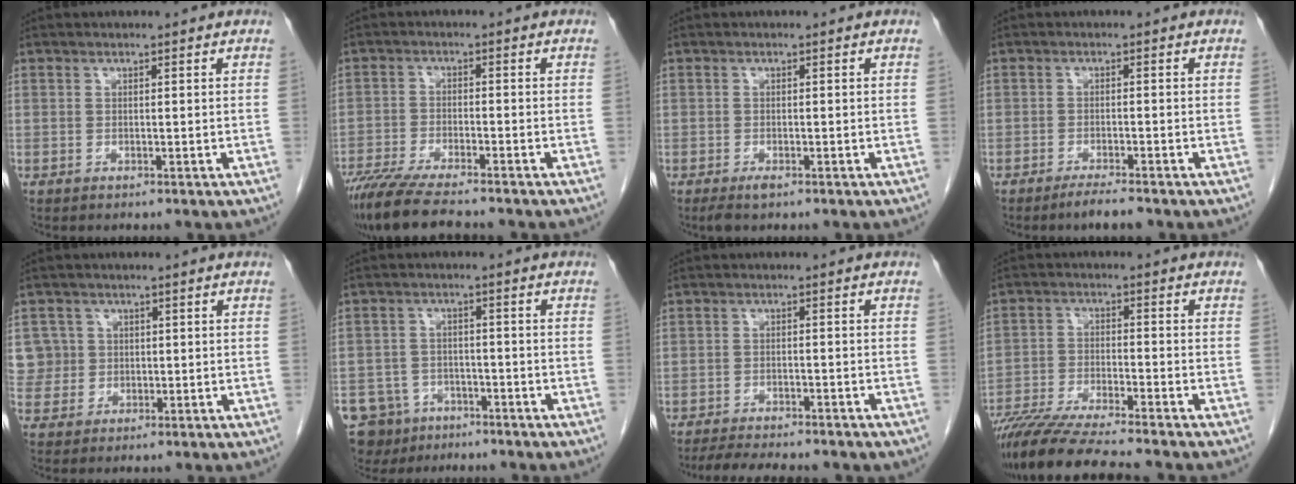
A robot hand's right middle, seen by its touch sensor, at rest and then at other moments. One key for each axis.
{"total": 10.5, "fx": -8.9, "fy": 0.9, "fz": 5.4, "tx": -0.087, "ty": -0.026, "tz": -0.145}
{"total": 1.6, "fx": -1.0, "fy": 0.5, "fz": 1.2, "tx": -0.024, "ty": -0.003, "tz": -0.015}
{"total": 3.0, "fx": -2.4, "fy": 0.0, "fz": 1.7, "tx": -0.040, "ty": -0.008, "tz": -0.041}
{"total": 8.4, "fx": 1.4, "fy": 8.3, "fz": 0.6, "tx": -0.023, "ty": 0.037, "tz": 0.038}
{"total": 9.2, "fx": -6.3, "fy": 6.5, "fz": 1.5, "tx": -0.035, "ty": 0.006, "tz": -0.098}
{"total": 9.8, "fx": -8.4, "fy": 2.0, "fz": 4.6, "tx": -0.068, "ty": -0.005, "tz": -0.115}
{"total": 12.7, "fx": -11.1, "fy": -0.3, "fz": 6.1, "tx": -0.102, "ty": -0.025, "tz": -0.188}